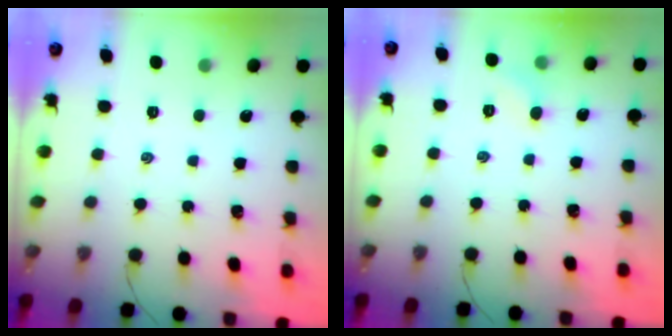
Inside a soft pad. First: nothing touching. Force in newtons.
{"total": 4.4, "press": 4.1, "slide": 1.4}